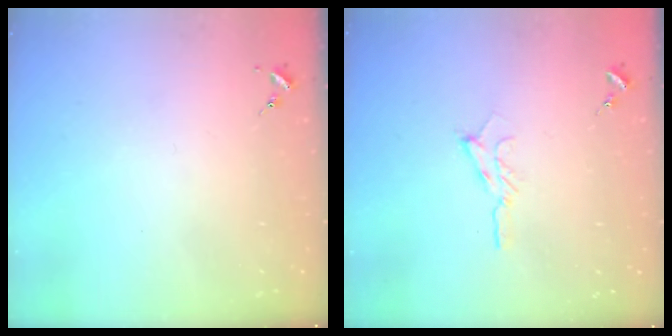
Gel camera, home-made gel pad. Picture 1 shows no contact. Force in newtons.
{"total": 4.8, "press": 4.8, "slide": 0.5}